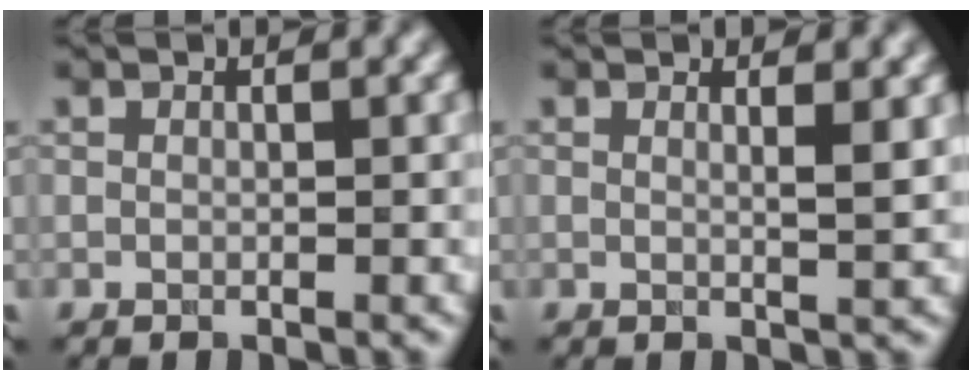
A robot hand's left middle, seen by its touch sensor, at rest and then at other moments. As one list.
[{"total": 2.0, "force": [0.7, 0.6, 1.8], "torque": [-0.016, 0.004, 0.008]}]